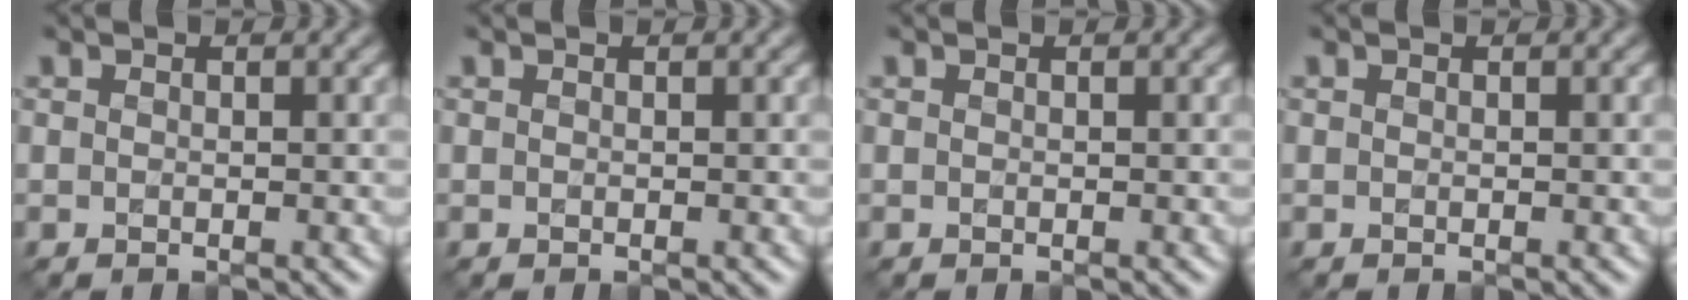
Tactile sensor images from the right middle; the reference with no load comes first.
{"total": 0.0}
{"total": 0.0}
{"total": 0.0}